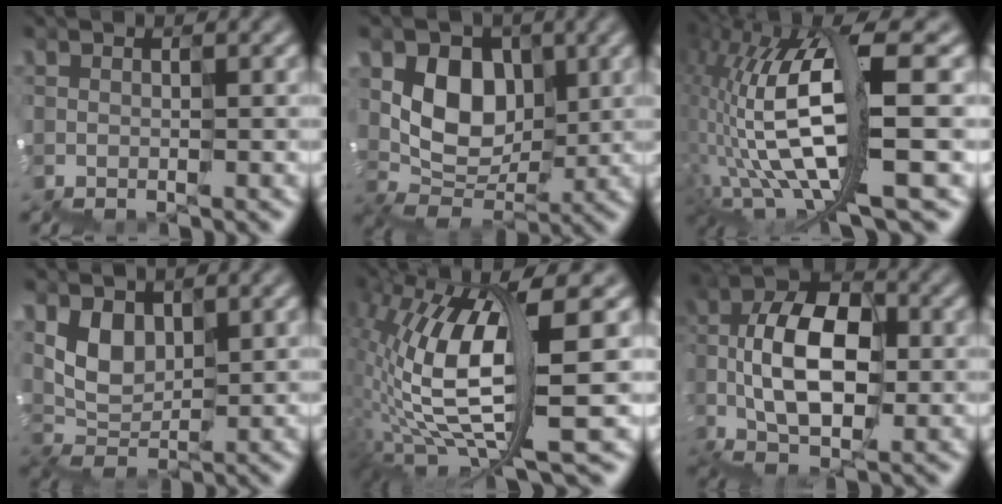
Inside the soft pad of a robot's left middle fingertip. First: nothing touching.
{"total": 5.1, "force": [1.5, 4.3, 2.3], "torque": [-0.040, -0.003, 0.027]}
{"total": 11.3, "force": [-1.1, 3.6, 10.7], "torque": [-0.230, 0.015, -0.019]}
{"total": 2.6, "force": [1.8, 1.8, 0.6], "torque": [-0.020, 0.001, 0.037]}
{"total": 9.5, "force": [1.5, 2.7, 9.0], "torque": [-0.195, 0.003, 0.029]}
{"total": 8.8, "force": [-0.6, 5.3, 7.0], "torque": [-0.139, 0.021, -0.023]}